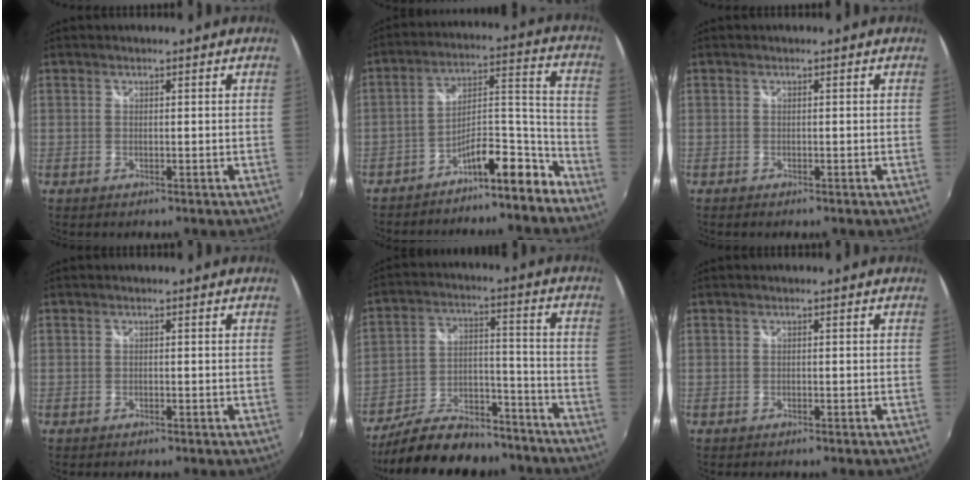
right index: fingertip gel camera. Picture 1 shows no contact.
{"total": 10.4, "force": [-8.7, 1.8, 5.4], "torque": [-0.082, 0.053, -0.136]}
{"total": 0.6, "force": [-0.5, 0.2, 0.2], "torque": [-0.008, -0.003, -0.011]}
{"total": 0.7, "force": [-0.6, 0.2, 0.3], "torque": [-0.006, 0.000, -0.010]}
{"total": 22.3, "force": [-18.6, 8.2, 9.4], "torque": [-0.180, 0.020, -0.260]}
{"total": 1.0, "force": [-0.9, 0.2, 0.5], "torque": [-0.012, -0.002, -0.014]}